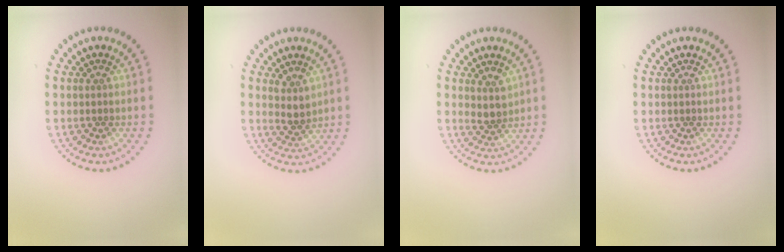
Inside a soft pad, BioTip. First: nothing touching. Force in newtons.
{"total": 2.0, "press": 1.7, "slide": 1.2}
{"total": 2.0, "press": 1.7, "slide": 1.1}
{"total": 0.0}